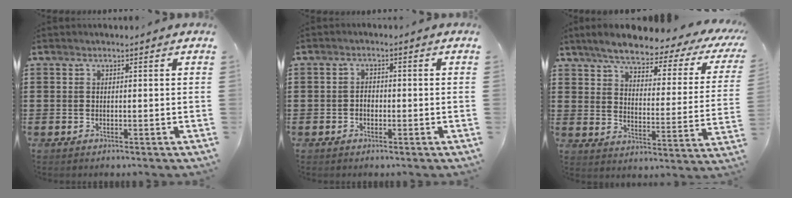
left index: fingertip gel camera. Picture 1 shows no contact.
{"total": 1.6, "force": [-0.4, 1.0, 1.1], "torque": [-0.023, 0.004, -0.010]}
{"total": 5.1, "force": [4.1, 0.8, 3.0], "torque": [-0.080, -0.025, 0.060]}